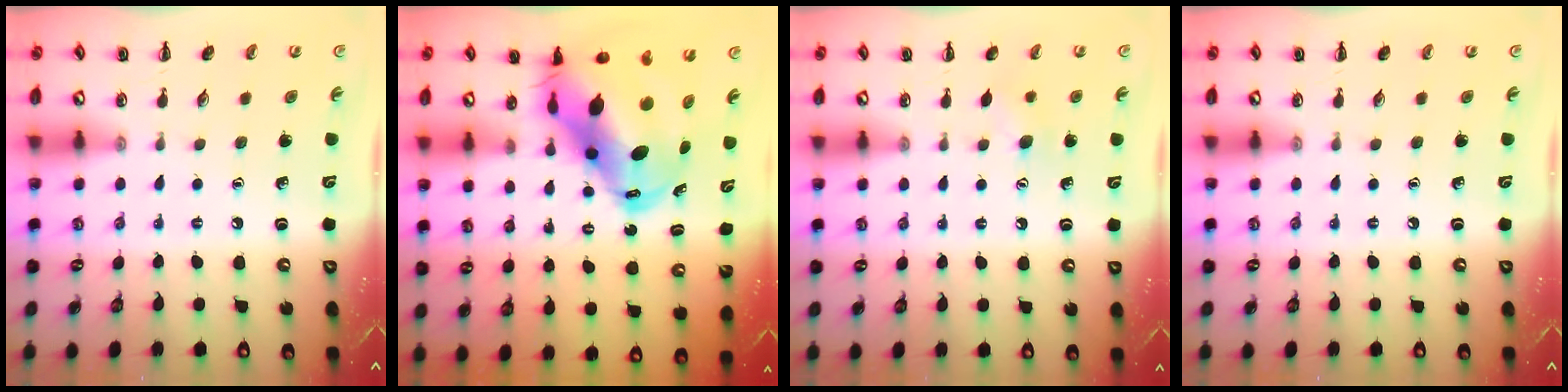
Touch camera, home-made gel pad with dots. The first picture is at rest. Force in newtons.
{"total": 15.8, "press": 15.3, "slide": 4.1}
{"total": 6.1, "press": 5.9, "slide": 1.3}
{"total": 0.0}